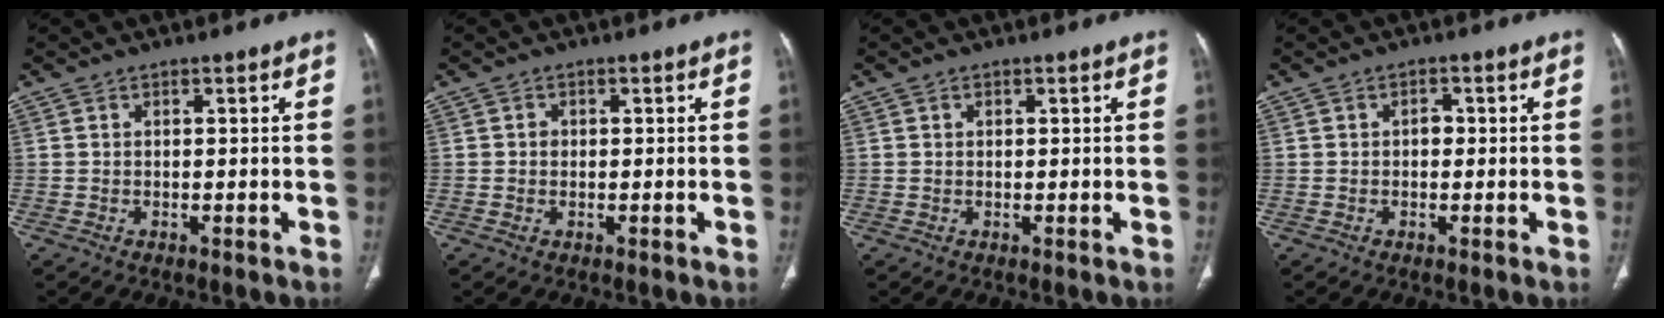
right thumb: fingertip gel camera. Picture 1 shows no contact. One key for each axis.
{"total": 1.2, "fx": 0.0, "fy": 1.0, "fz": 0.5, "tx": -0.006, "ty": 0.002, "tz": 0.000}
{"total": 0.6, "fx": 0.2, "fy": 0.4, "fz": 0.3, "tx": -0.002, "ty": 0.000, "tz": 0.005}
{"total": 1.6, "fx": 0.0, "fy": 1.2, "fz": 1.0, "tx": -0.008, "ty": 0.005, "tz": -0.004}